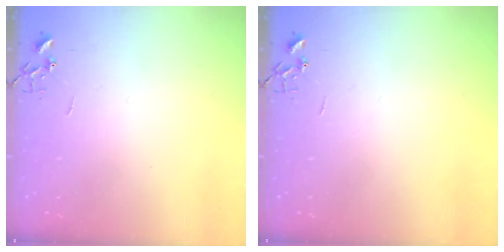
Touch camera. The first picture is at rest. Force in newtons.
{"total": 0.0}